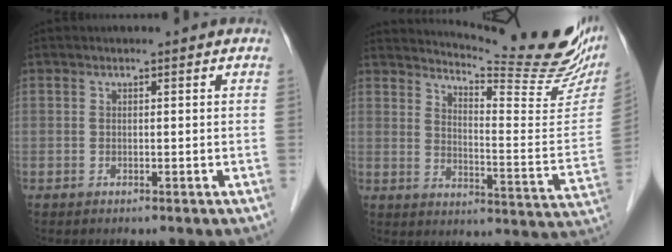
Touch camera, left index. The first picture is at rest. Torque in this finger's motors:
{"motor_torque": [0.46, -0.66, 0.13, 0.01]}